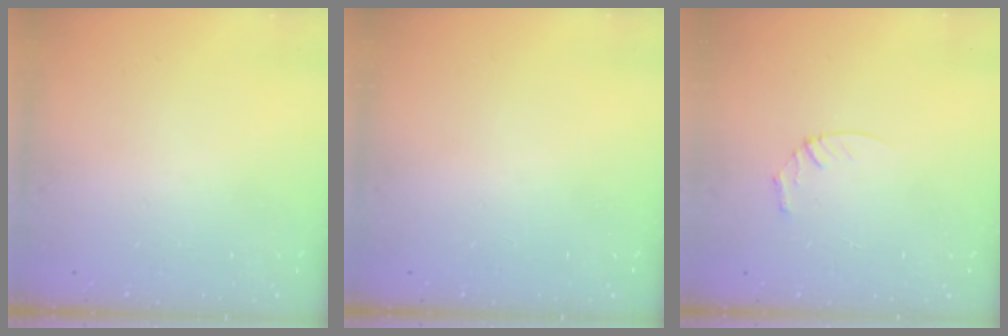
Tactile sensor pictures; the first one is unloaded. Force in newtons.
{"total": 0.0}
{"total": 3.5, "press": 3.5, "slide": 0.3}